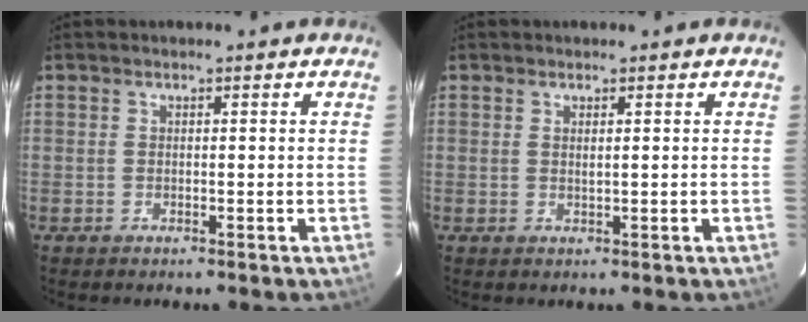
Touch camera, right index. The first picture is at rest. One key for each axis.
{"total": 0.9, "fx": 0.4, "fy": 0.0, "fz": 0.8, "tx": -0.016, "ty": 0.001, "tz": 0.008}